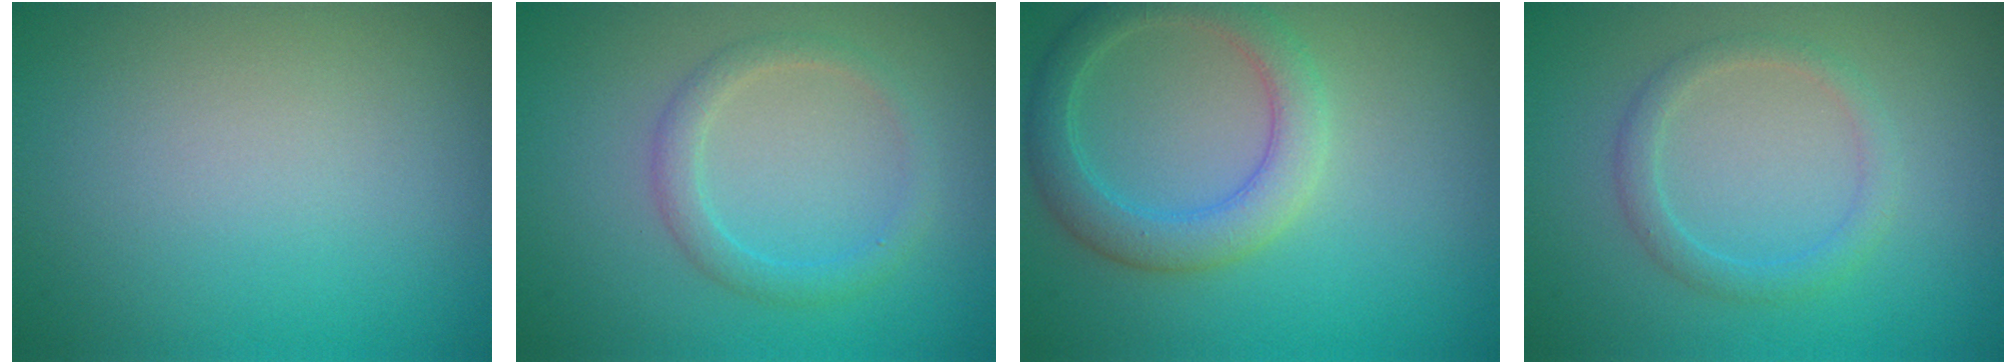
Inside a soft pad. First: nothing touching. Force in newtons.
{"total": 2.0, "press": 2.0, "slide": 0.1}
{"total": 3.9, "press": 3.8, "slide": 0.2}
{"total": 1.9, "press": 1.9, "slide": 0.2}